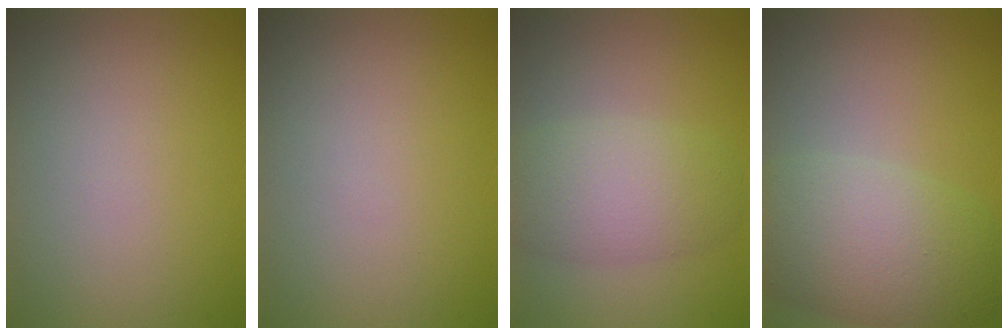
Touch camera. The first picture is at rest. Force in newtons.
{"total": 0.0}
{"total": 5.1, "press": 5.1, "slide": 0.2}
{"total": 7.4, "press": 7.4, "slide": 0.4}